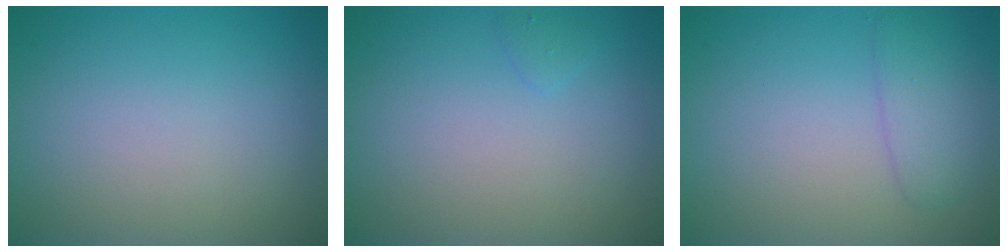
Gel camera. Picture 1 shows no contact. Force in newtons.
{"total": 0.6, "press": 0.6, "slide": 0.1}
{"total": 2.3, "press": 2.3, "slide": 0.1}